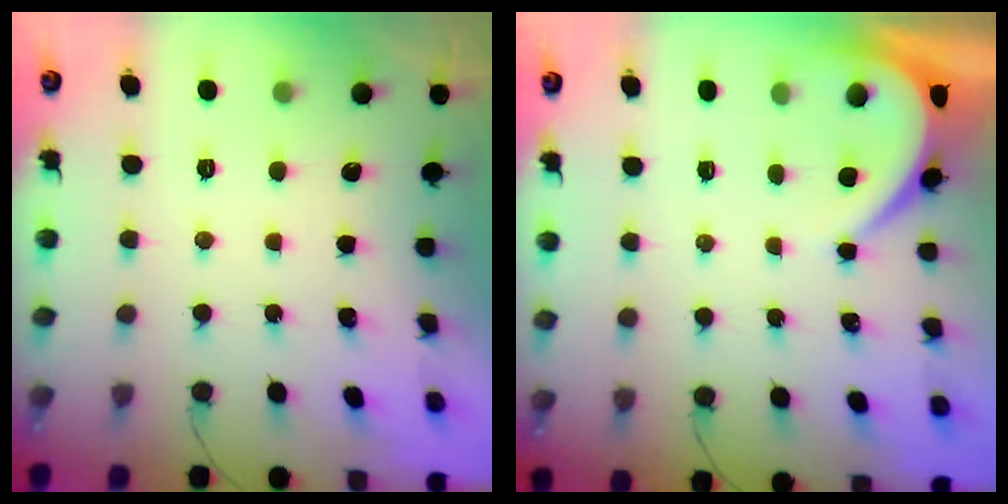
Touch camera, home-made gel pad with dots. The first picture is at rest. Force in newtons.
{"total": 3.9, "press": 3.9, "slide": 0.6}